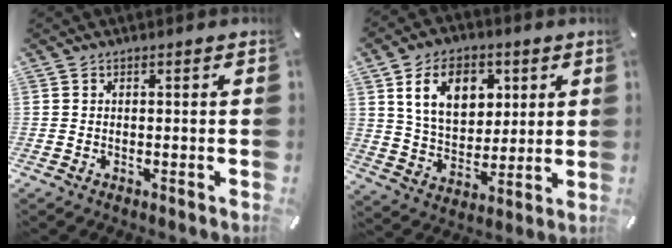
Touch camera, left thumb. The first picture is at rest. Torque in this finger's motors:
{"motor_torque": [2.35, 2.22, 0.86, 0.19, 0.18]}